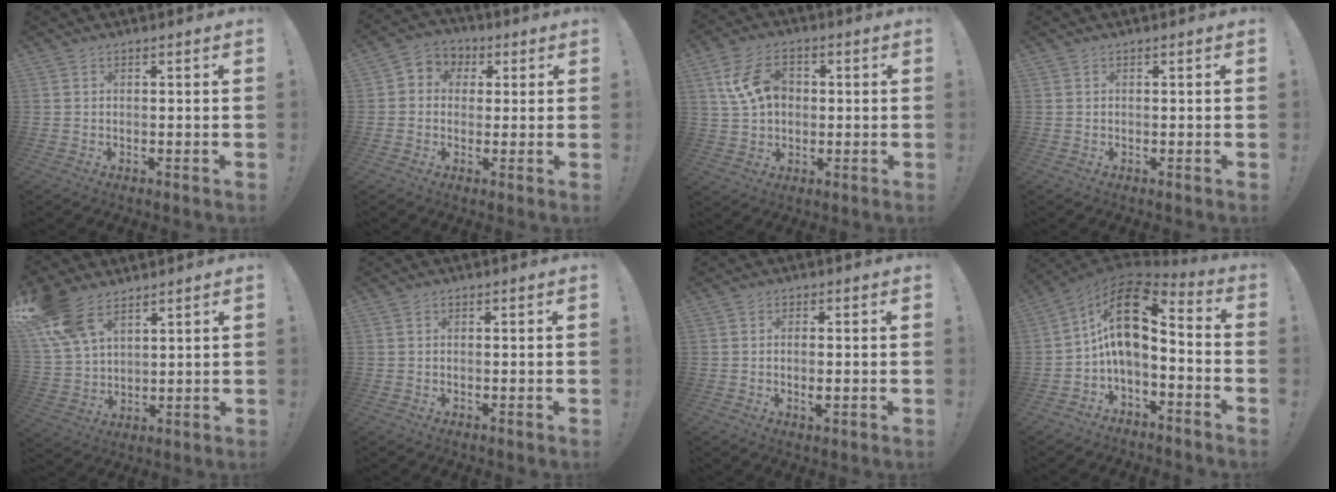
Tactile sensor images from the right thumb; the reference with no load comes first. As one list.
[{"total": 5.4, "force": [-0.6, 5.1, 1.6], "torque": [-0.018, 0.010, -0.007]}, {"total": 12.5, "force": [3.1, 8.8, 8.2], "torque": [-0.147, 0.009, 0.062]}, {"total": 0.0}, {"total": 13.8, "force": [9.2, 7.5, 7.2], "torque": [-0.141, -0.039, 0.178]}, {"total": 0.0}, {"total": 2.3, "force": [-0.2, 0.8, 2.2], "torque": [-0.041, -0.001, -0.005]}, {"total": 15.2, "force": [3.0, 7.5, 12.9], "torque": [-0.233, -0.011, 0.054]}]